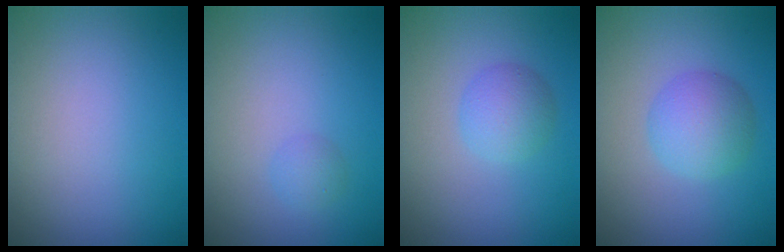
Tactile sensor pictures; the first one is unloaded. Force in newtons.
{"total": 1.0, "press": 1.0, "slide": 0.0}
{"total": 2.6, "press": 2.6, "slide": 0.1}
{"total": 3.8, "press": 3.8, "slide": 0.2}